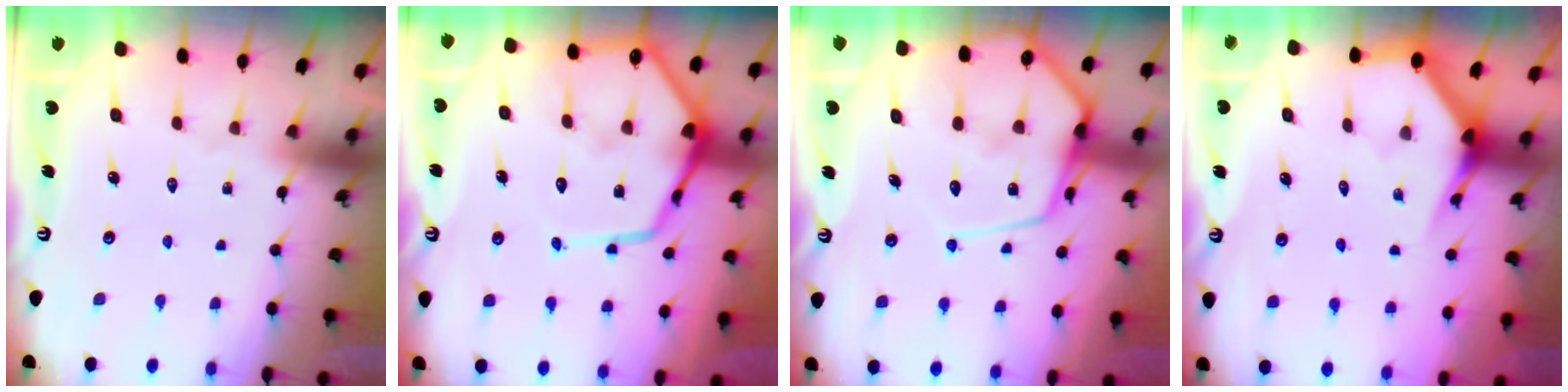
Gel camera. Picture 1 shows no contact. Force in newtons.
{"total": 17.4, "press": 17.3, "slide": 1.6}
{"total": 16.6, "press": 16.6, "slide": 1.4}
{"total": 4.0, "press": 4.0, "slide": 0.2}